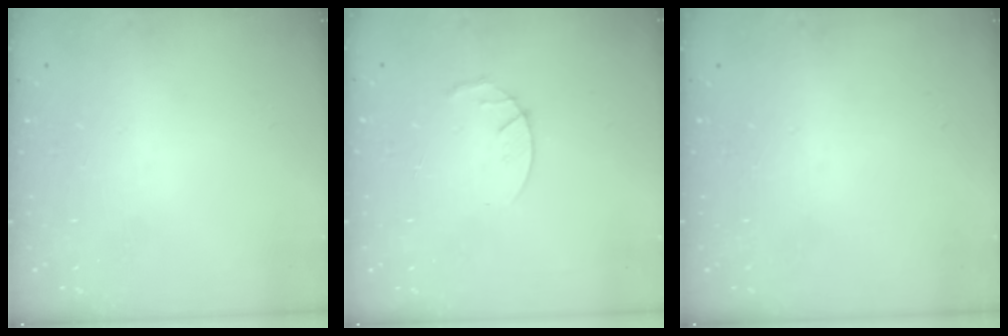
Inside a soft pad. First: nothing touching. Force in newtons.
{"total": 3.0, "press": 2.9, "slide": 0.5}
{"total": 0.0}